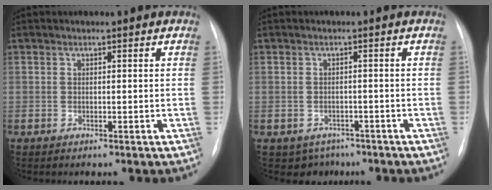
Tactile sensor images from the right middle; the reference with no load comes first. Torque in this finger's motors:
{"motor_torque": [-0.07, -0.01, -0.02, -0.01]}